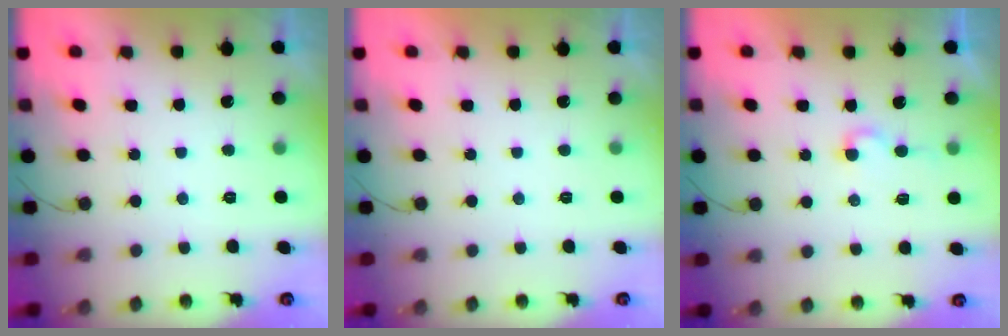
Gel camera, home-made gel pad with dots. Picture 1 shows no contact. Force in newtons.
{"total": 1.8, "press": 1.8, "slide": 0.0}
{"total": 3.6, "press": 3.6, "slide": 0.3}